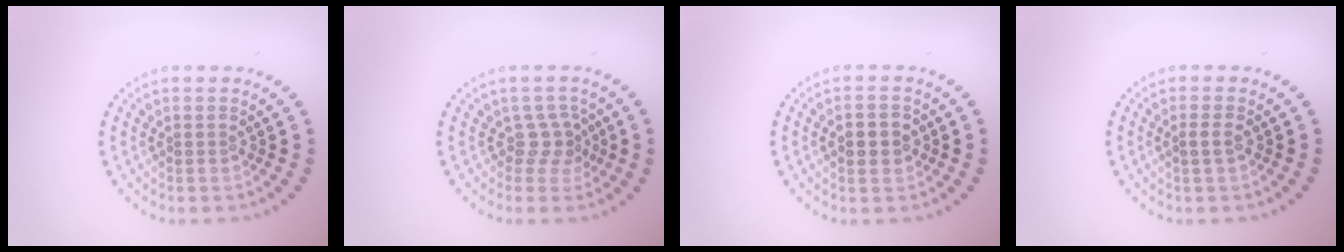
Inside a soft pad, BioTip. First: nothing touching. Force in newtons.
{"total": 2.1, "press": 1.4, "slide": 1.6}
{"total": 2.1, "press": 2.1, "slide": 0.1}
{"total": 1.0, "press": 0.9, "slide": 0.3}